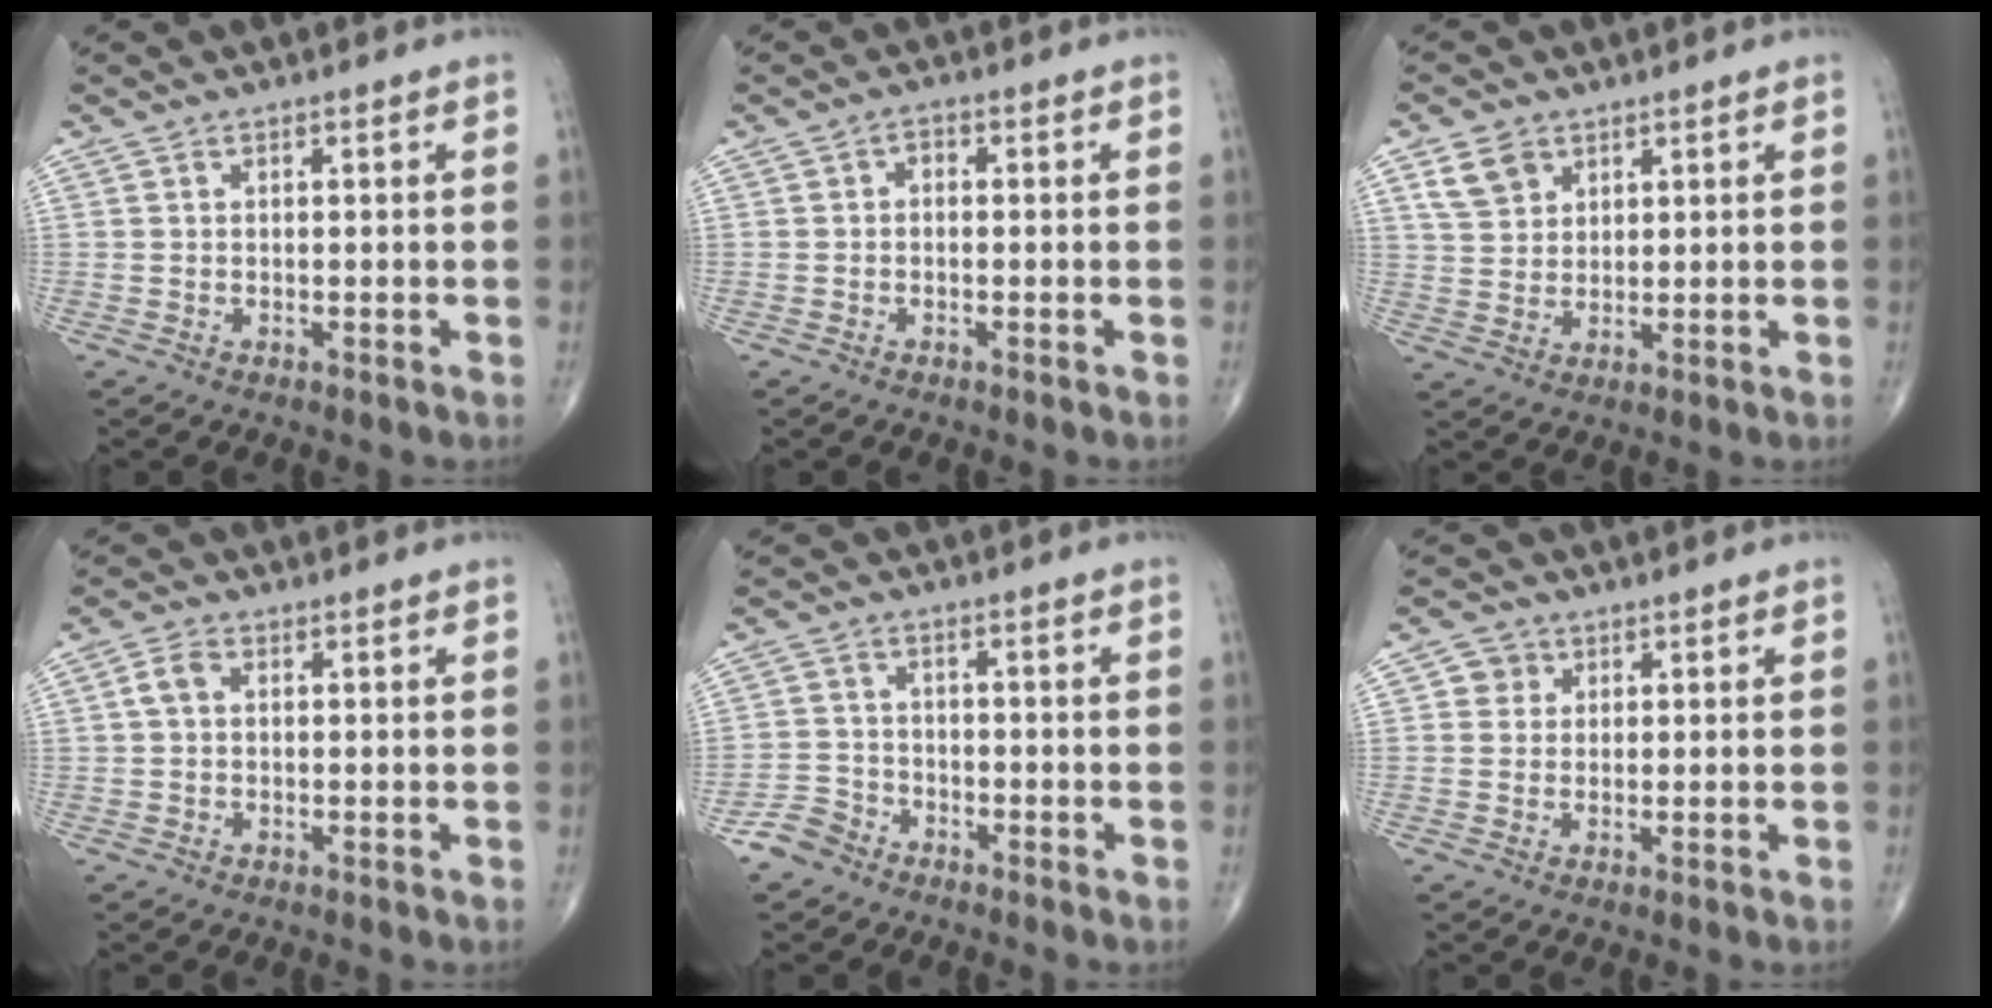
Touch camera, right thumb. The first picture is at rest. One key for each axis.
{"total": 1.6, "fx": -0.2, "fy": 1.2, "fz": 1.1, "tx": -0.004, "ty": 0.009, "tz": -0.012}
{"total": 5.9, "fx": 3.1, "fy": 4.3, "fz": 2.5, "tx": -0.031, "ty": -0.011, "tz": 0.064}
{"total": 3.0, "fx": 0.4, "fy": 2.1, "fz": 2.1, "tx": -0.041, "ty": 0.009, "tz": 0.005}
{"total": 4.4, "fx": -3.3, "fy": 2.8, "fz": 0.4, "tx": 0.003, "ty": 0.014, "tz": -0.071}
{"total": 3.1, "fx": 0.9, "fy": 2.9, "fz": 0.6, "tx": 0.010, "ty": 0.001, "tz": 0.007}